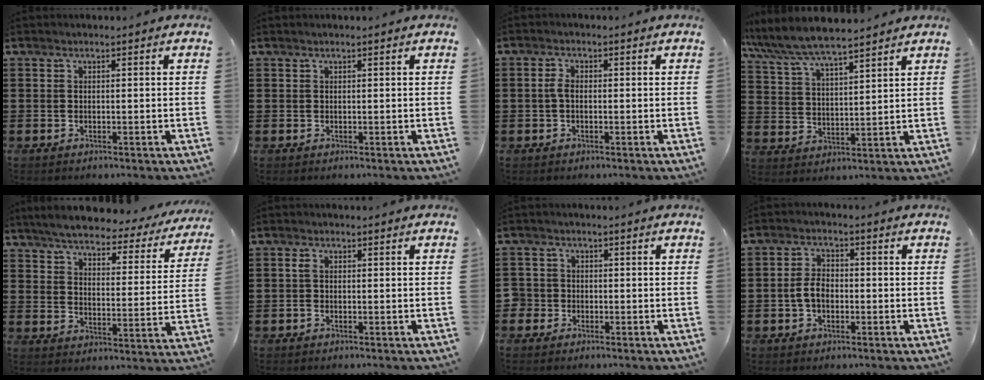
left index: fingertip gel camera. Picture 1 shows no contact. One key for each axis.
{"total": 0.0}
{"total": 2.3, "fx": -0.2, "fy": 1.3, "fz": 1.8, "tx": -0.045, "ty": 0.000, "tz": -0.005}
{"total": 6.3, "fx": 5.9, "fy": 0.6, "fz": 2.1, "tx": -0.067, "ty": -0.029, "tz": 0.103}
{"total": 5.1, "fx": 4.7, "fy": 0.5, "fz": 1.7, "tx": -0.058, "ty": -0.032, "tz": 0.077}
{"total": 1.1, "fx": -0.3, "fy": 0.5, "fz": 0.9, "tx": -0.026, "ty": -0.001, "tz": -0.008}
{"total": 2.0, "fx": -0.9, "fy": 1.8, "fz": -0.2, "tx": -0.007, "ty": 0.001, "tz": -0.024}
{"total": 4.2, "fx": -0.8, "fy": 2.5, "fz": 3.2, "tx": -0.074, "ty": 0.003, "tz": -0.020}